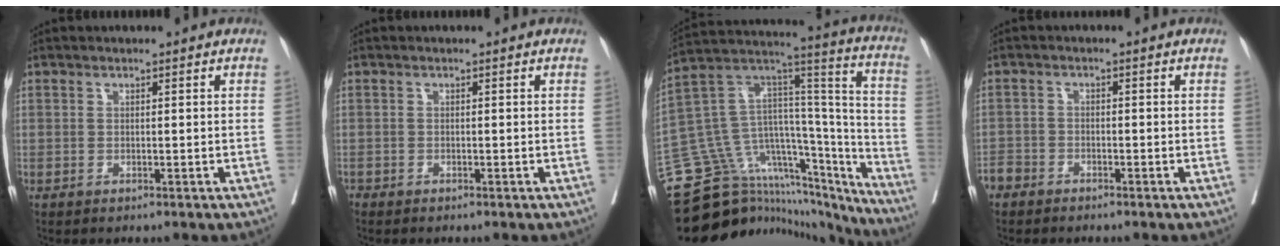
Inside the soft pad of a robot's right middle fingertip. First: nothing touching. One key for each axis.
{"total": 0.5, "fx": -0.5, "fy": 0.2, "fz": 0.0, "tx": -0.004, "ty": 0.000, "tz": -0.013}
{"total": 30.8, "fx": -26.3, "fy": 11.5, "fz": 11.2, "tx": -0.157, "ty": 0.060, "tz": -0.381}
{"total": 2.3, "fx": -2.0, "fy": 1.2, "fz": 0.3, "tx": -0.009, "ty": 0.003, "tz": -0.038}